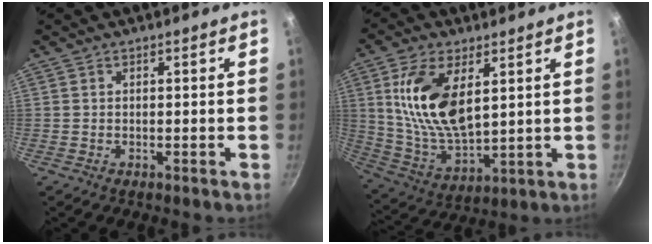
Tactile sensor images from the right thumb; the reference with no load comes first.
{"total": 16.0, "force": [4.7, 8.1, 13.0], "torque": [-0.240, -0.028, 0.103]}